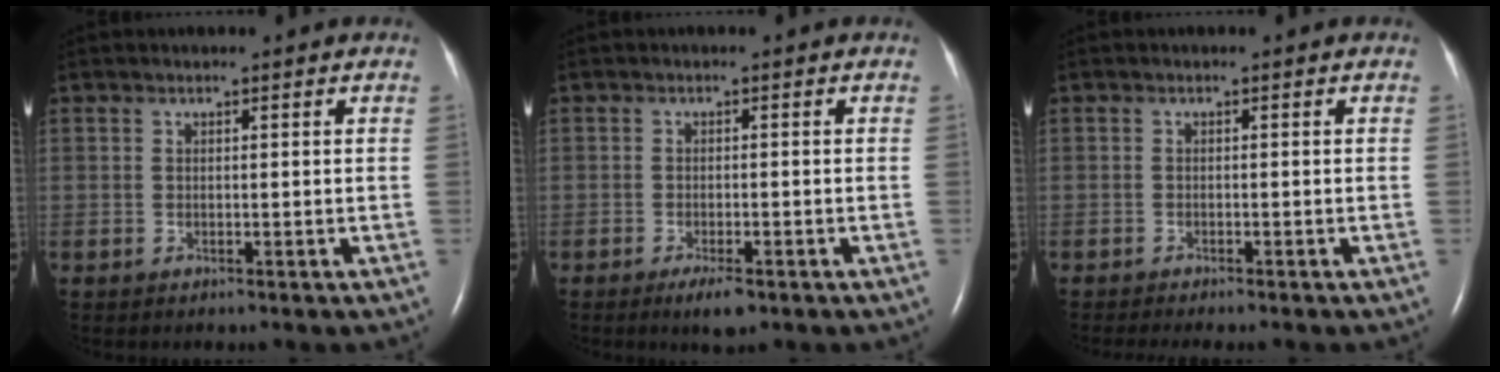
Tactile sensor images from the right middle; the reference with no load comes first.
{"total": 2.9, "force": [-1.8, 0.7, 2.1], "torque": [-0.042, -0.003, -0.025]}
{"total": 4.4, "force": [-3.9, 0.1, 2.0], "torque": [-0.027, -0.007, -0.055]}